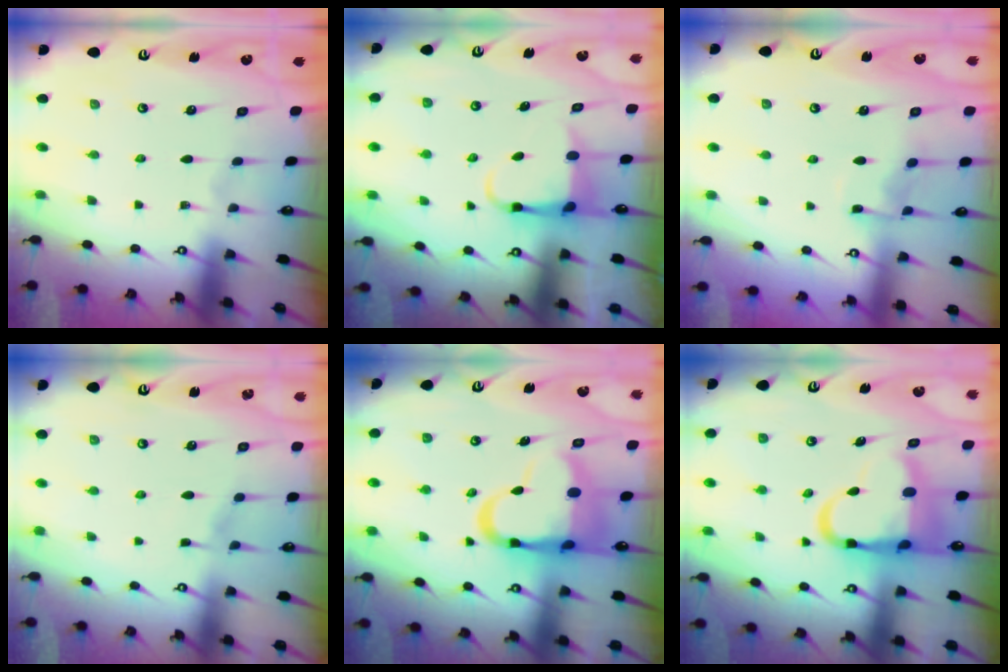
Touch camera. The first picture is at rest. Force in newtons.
{"total": 4.4, "press": 4.4, "slide": 0.2}
{"total": 7.3, "press": 7.2, "slide": 0.6}
{"total": 1.7, "press": 1.7, "slide": 0.3}
{"total": 13.9, "press": 13.3, "slide": 4.0}
{"total": 11.6, "press": 11.1, "slide": 3.0}